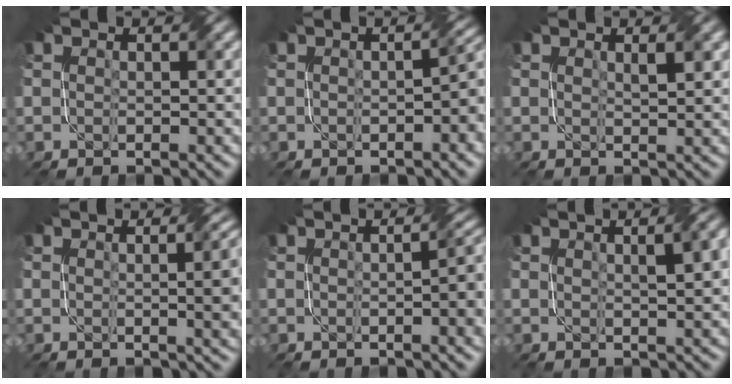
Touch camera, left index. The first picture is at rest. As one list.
[{"total": 3.0, "force": [-0.6, 0.8, 2.8], "torque": [-0.036, 0.009, -0.005]}, {"total": 1.1, "force": [0.7, 0.2, 0.9], "torque": [-0.013, 0.000, 0.012]}, {"total": 7.0, "force": [0.5, 2.8, 6.4], "torque": [-0.032, 0.014, 0.008]}, {"total": 5.4, "force": [-0.3, 1.7, 5.1], "torque": [-0.043, 0.005, 0.001]}, {"total": 4.8, "force": [1.7, 1.8, 4.2], "torque": [-0.030, 0.022, 0.008]}]